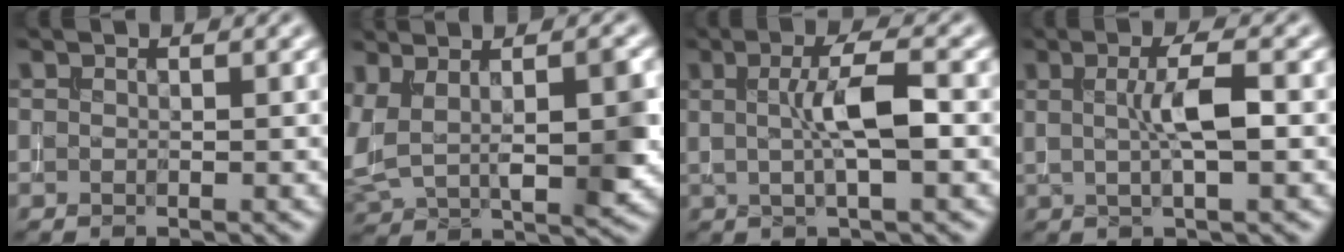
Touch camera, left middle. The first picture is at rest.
{"total": 7.2, "force": [1.2, 3.1, 6.4], "torque": [-0.119, -0.003, 0.026]}
{"total": 4.2, "force": [0.3, 0.8, 4.1], "torque": [-0.073, 0.008, 0.005]}
{"total": 3.4, "force": [0.3, 0.6, 3.3], "torque": [-0.061, 0.006, 0.004]}